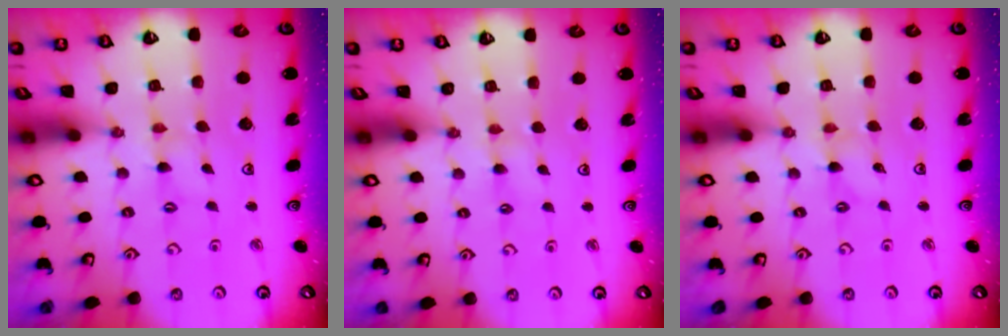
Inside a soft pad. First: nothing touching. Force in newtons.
{"total": 1.9, "press": 1.9, "slide": 0.3}
{"total": 0.0}